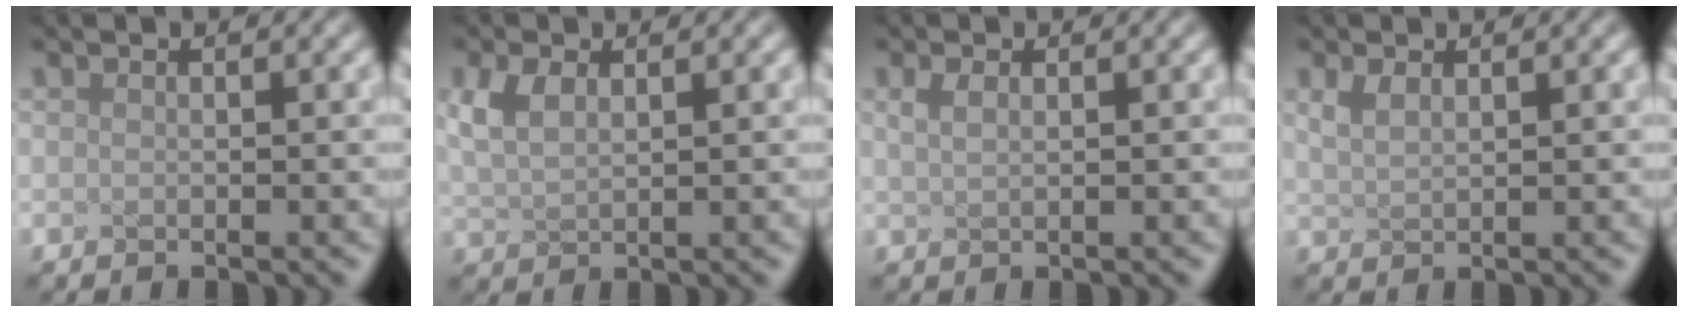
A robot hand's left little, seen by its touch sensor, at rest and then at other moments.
{"total": 3.0, "force": [1.1, 1.6, 2.3], "torque": [-0.061, 0.007, 0.025]}
{"total": 1.2, "force": [0.5, 0.5, 1.0], "torque": [-0.020, 0.002, 0.013]}
{"total": 1.5, "force": [0.8, 0.6, 1.1], "torque": [-0.027, 0.001, 0.021]}